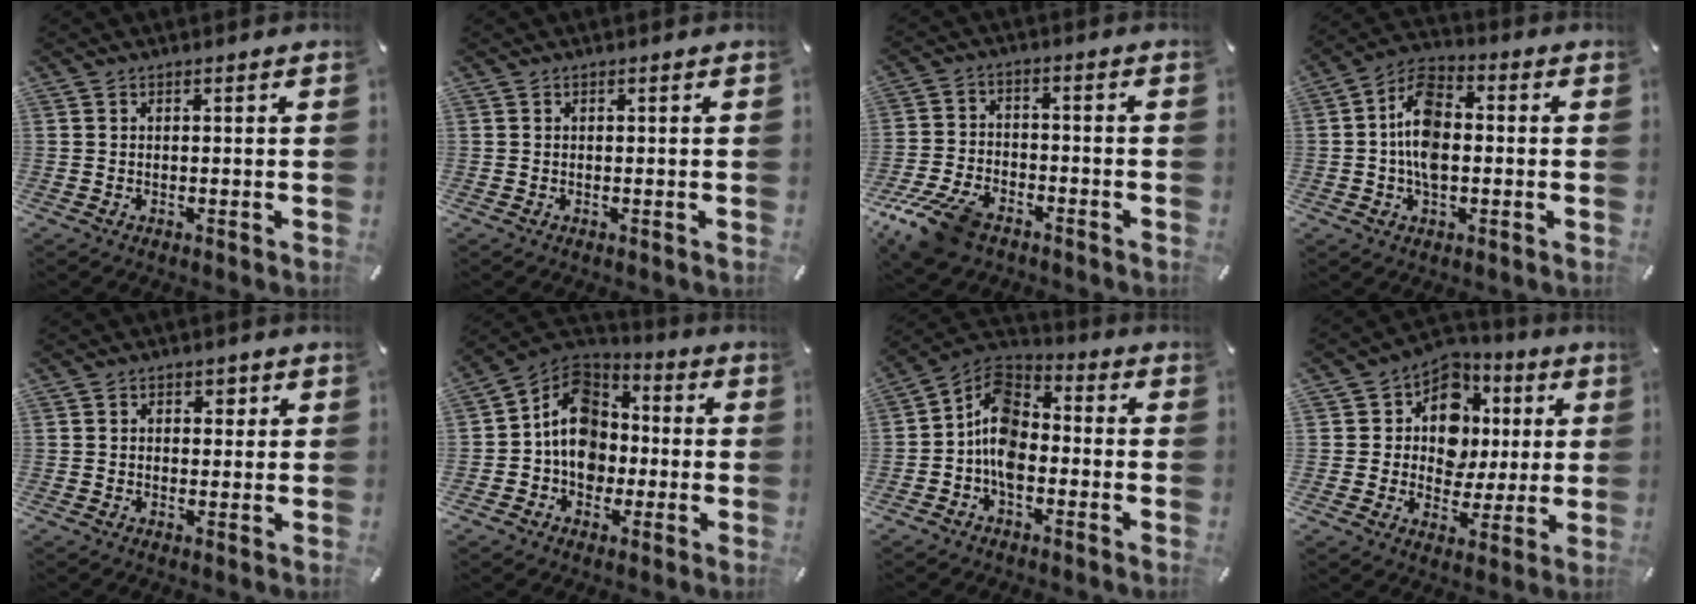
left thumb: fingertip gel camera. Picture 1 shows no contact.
{"total": 0.0}
{"total": 10.9, "force": [-7.5, 5.8, 5.4], "torque": [-0.115, 0.036, -0.141]}
{"total": 10.6, "force": [-0.9, 6.6, 8.2], "torque": [-0.160, 0.014, -0.017]}
{"total": 2.4, "force": [0.4, 2.1, 1.1], "torque": [-0.001, -0.002, -0.003]}
{"total": 12.6, "force": [-1.8, 11.1, 5.8], "torque": [-0.109, 0.015, -0.032]}
{"total": 10.2, "force": [-3.6, 6.8, 6.7], "torque": [-0.154, 0.010, -0.074]}
{"total": 12.2, "force": [2.4, 10.6, 5.4], "torque": [-0.086, -0.013, 0.049]}